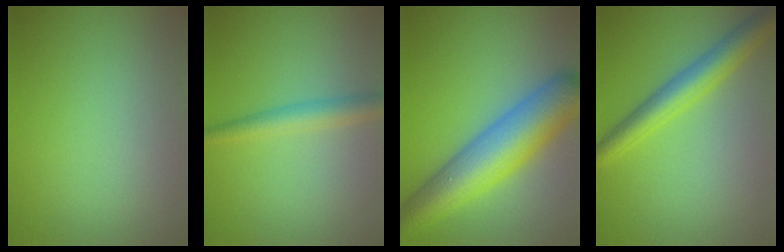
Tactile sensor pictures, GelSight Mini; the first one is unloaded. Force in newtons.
{"total": 2.7, "press": 2.7, "slide": 0.0}
{"total": 8.7, "press": 8.7, "slide": 0.4}
{"total": 4.7, "press": 4.7, "slide": 0.2}